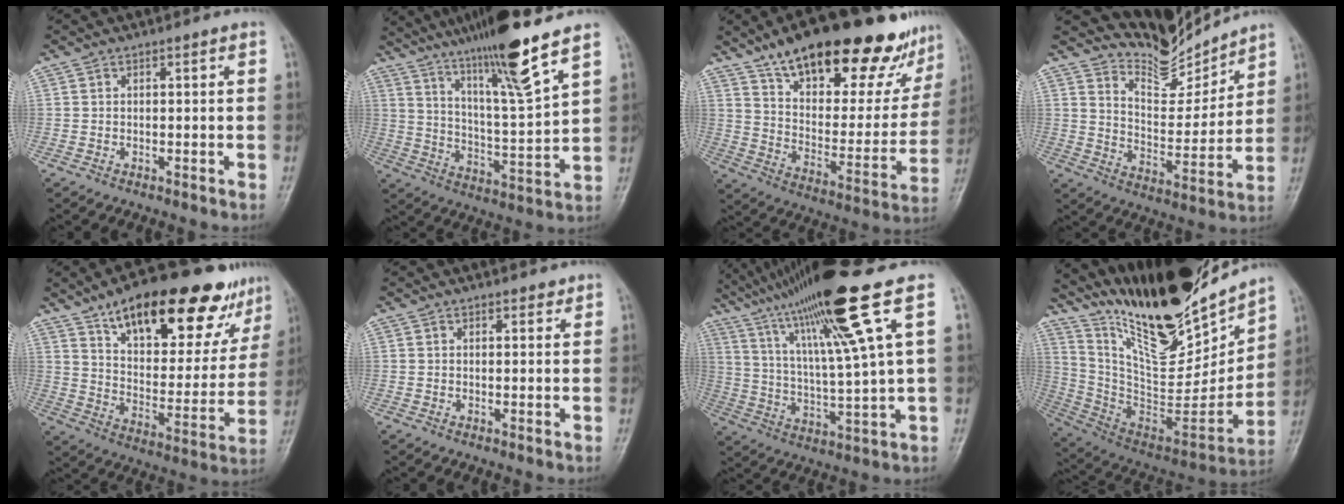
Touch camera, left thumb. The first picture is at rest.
{"total": 16.9, "force": [12.0, 0.3, 12.0], "torque": [-0.197, -0.062, 0.207]}
{"total": 30.7, "force": [21.4, 11.5, 18.8], "torque": [-0.237, -0.064, 0.315]}
{"total": 10.0, "force": [9.9, 1.6, 0.0], "torque": [0.027, -0.090, 0.189]}
{"total": 26.8, "force": [16.8, 11.0, 17.7], "torque": [-0.209, -0.038, 0.256]}
{"total": 1.4, "force": [1.1, 0.7, 0.5], "torque": [0.001, -0.007, 0.012]}
{"total": 20.1, "force": [11.5, -0.5, 16.5], "torque": [-0.281, -0.027, 0.200]}
{"total": 27.4, "force": [22.1, 7.2, 14.4], "torque": [-0.199, -0.113, 0.381]}